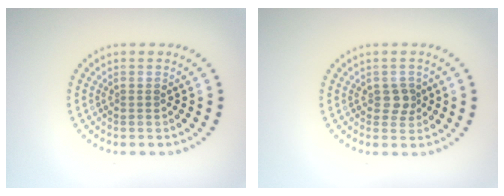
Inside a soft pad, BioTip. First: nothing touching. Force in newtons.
{"total": 1.5, "press": 1.4, "slide": 0.5}